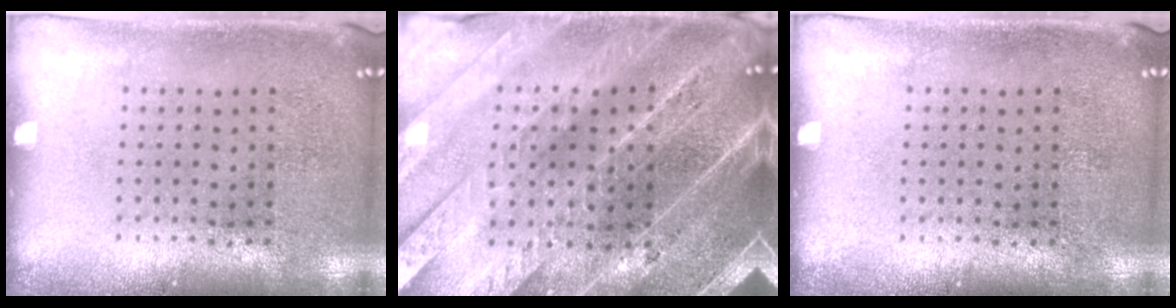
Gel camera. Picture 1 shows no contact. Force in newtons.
{"total": 4.9, "press": 4.3, "slide": 2.3}
{"total": 0.0}